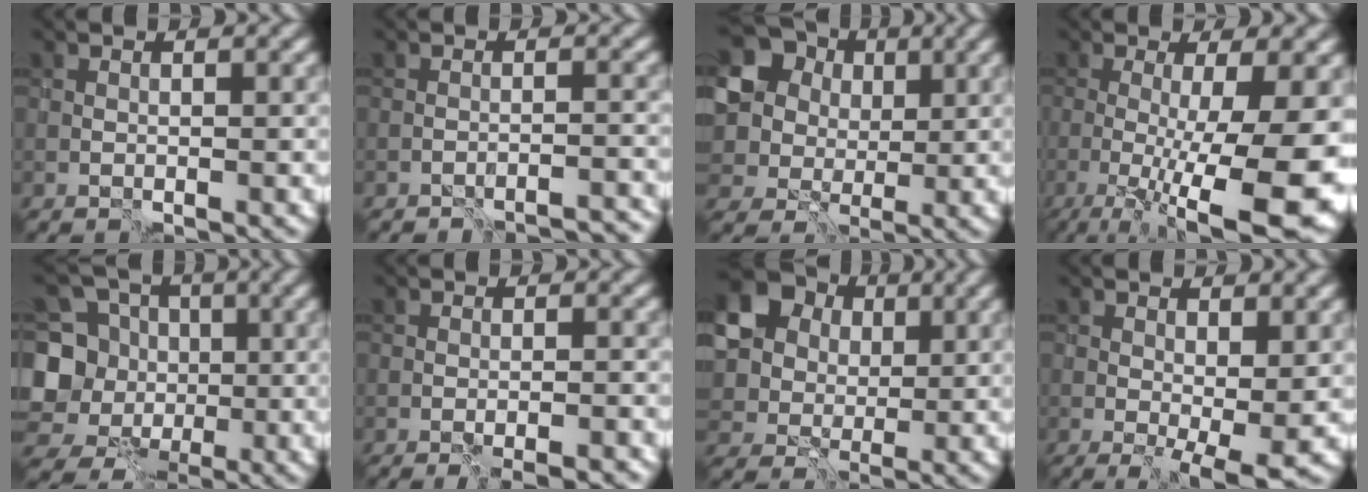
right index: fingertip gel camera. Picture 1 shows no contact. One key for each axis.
{"total": 4.4, "fx": -4.4, "fy": -0.5, "fz": 0.0, "tx": 0.007, "ty": 0.013, "tz": -0.053}
{"total": 16.8, "fx": 6.4, "fy": 13.9, "fz": 7.0, "tx": -0.196, "ty": 0.031, "tz": 0.112}
{"total": 11.8, "fx": -2.4, "fy": 2.3, "fz": 11.3, "tx": -0.143, "ty": -0.008, "tz": -0.032}
{"total": 10.0, "fx": 0.1, "fy": 9.2, "fz": 3.9, "tx": -0.112, "ty": 0.023, "tz": -0.018}
{"total": 3.2, "fx": -2.6, "fy": 0.2, "fz": 1.9, "tx": -0.018, "ty": 0.004, "tz": -0.027}
{"total": 14.1, "fx": 5.7, "fy": 11.3, "fz": 6.2, "tx": -0.157, "ty": 0.018, "tz": 0.107}
{"total": 3.7, "fx": -0.4, "fy": 1.1, "fz": 3.5, "tx": -0.052, "ty": -0.010, "tz": -0.003}